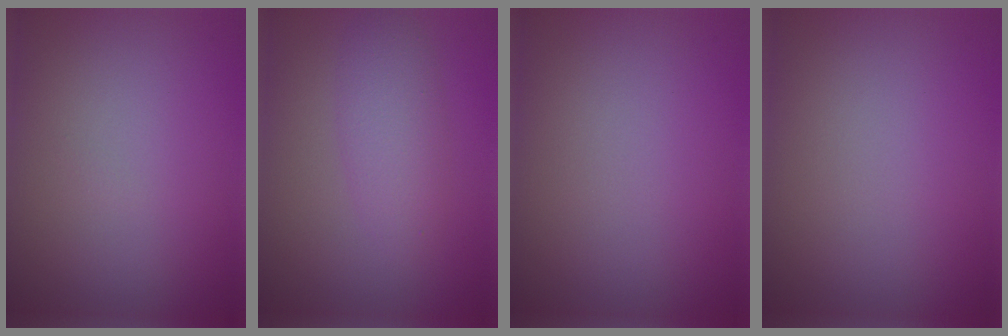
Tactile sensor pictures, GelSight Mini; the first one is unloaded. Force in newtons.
{"total": 2.8, "press": 2.8, "slide": 0.1}
{"total": 0.0}
{"total": 0.0}